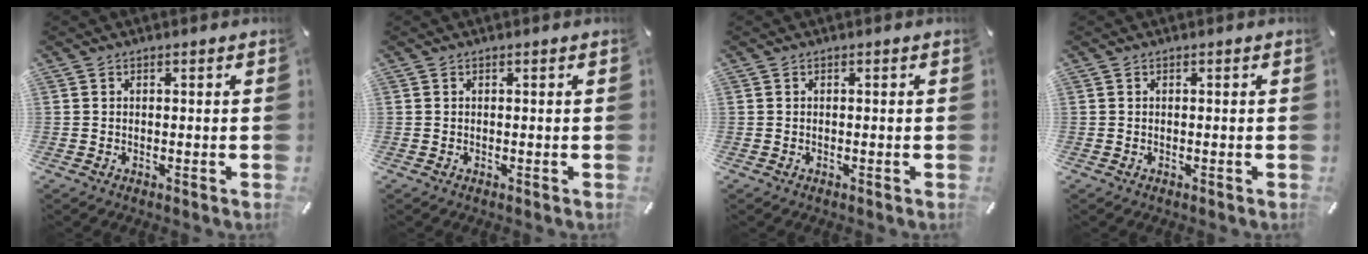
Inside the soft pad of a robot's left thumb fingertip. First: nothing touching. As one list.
[{"total": 0.0}, {"total": 0.0}, {"total": 0.0}]